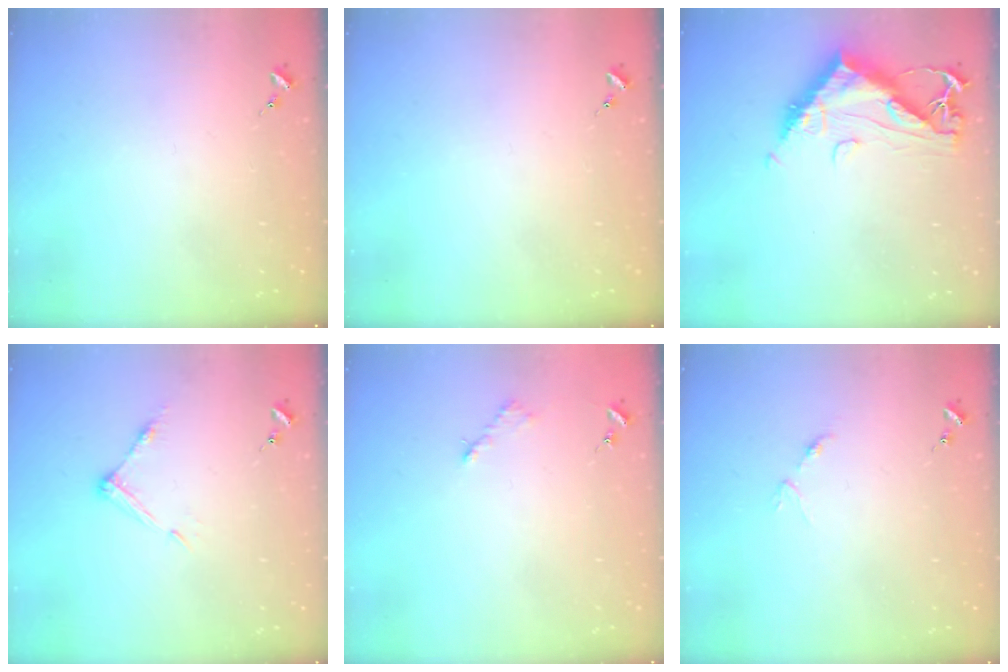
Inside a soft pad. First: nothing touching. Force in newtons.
{"total": 0.0}
{"total": 13.4, "press": 13.4, "slide": 1.2}
{"total": 6.8, "press": 6.7, "slide": 0.4}
{"total": 2.6, "press": 2.6, "slide": 0.4}
{"total": 3.7, "press": 3.7, "slide": 0.3}